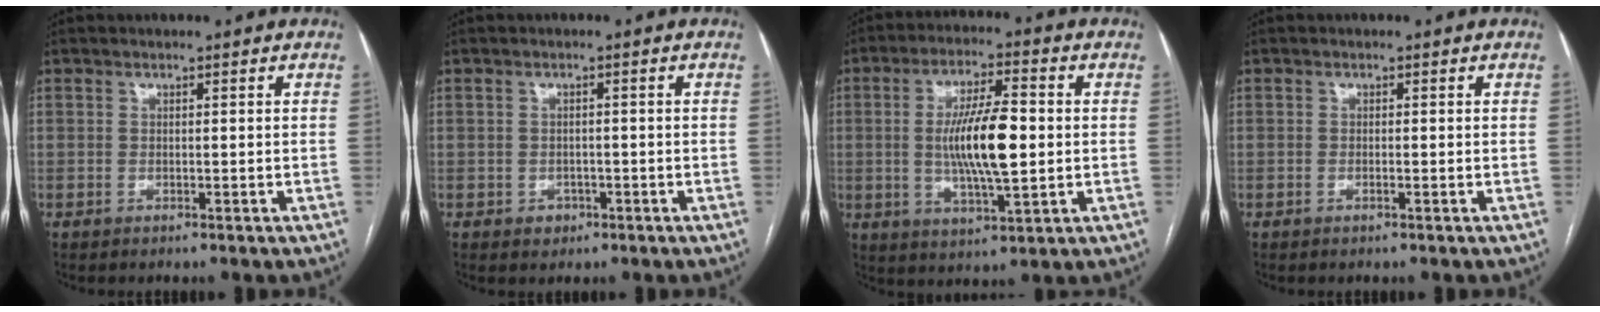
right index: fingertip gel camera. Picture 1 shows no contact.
{"total": 2.1, "force": [-0.9, 1.8, 0.6], "torque": [-0.005, 0.006, -0.008]}
{"total": 11.8, "force": [0.0, 2.4, 11.5], "torque": [-0.213, 0.002, 0.001]}
{"total": 0.6, "force": [-0.2, 0.0, 0.5], "torque": [-0.012, 0.000, -0.003]}